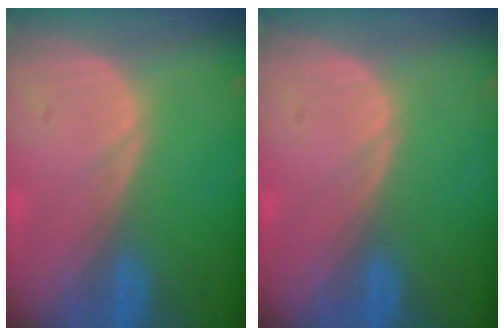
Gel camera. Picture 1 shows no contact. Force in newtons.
{"total": 0.0}